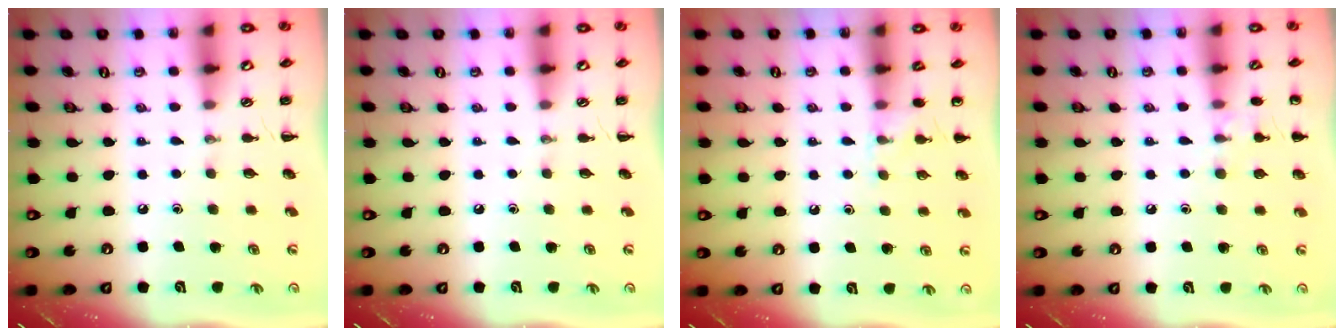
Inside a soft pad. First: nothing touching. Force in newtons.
{"total": 0.0}
{"total": 6.8, "press": 6.3, "slide": 2.4}
{"total": 7.4, "press": 7.1, "slide": 2.2}